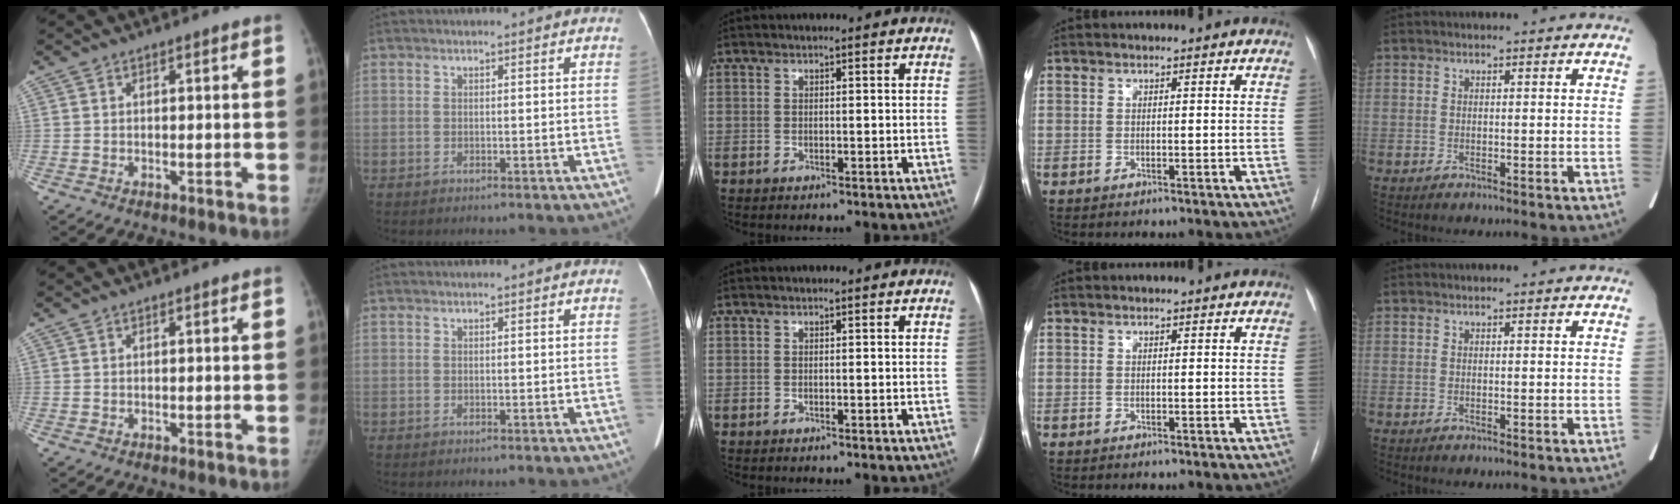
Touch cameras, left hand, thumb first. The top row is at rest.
{}